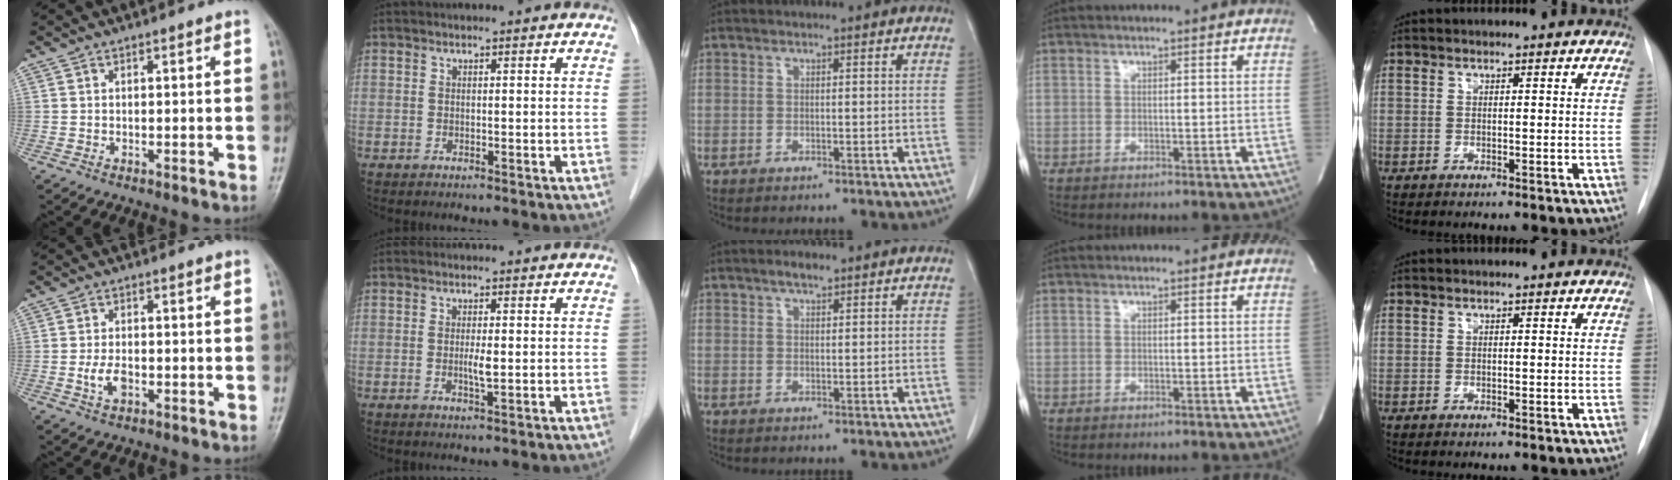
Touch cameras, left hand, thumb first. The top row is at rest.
{"thumb": {"total": 3.6, "force": [-0.9, 2.0, 2.8], "torque": [-0.055, 0.001, -0.017]}, "index": {"total": 1.9, "force": [0.0, 0.2, 1.9], "torque": [-0.039, -0.002, 0.000]}, "middle": {"total": 2.1, "force": [1.6, 0.6, 1.2], "torque": [-0.026, 0.004, 0.027]}}